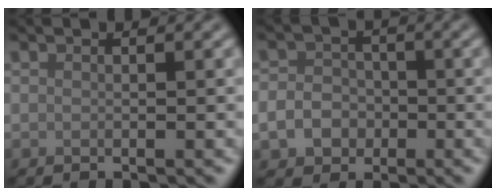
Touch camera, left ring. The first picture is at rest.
{"total": 3.3, "force": [-1.0, 2.8, 1.5], "torque": [-0.011, 0.000, -0.025]}